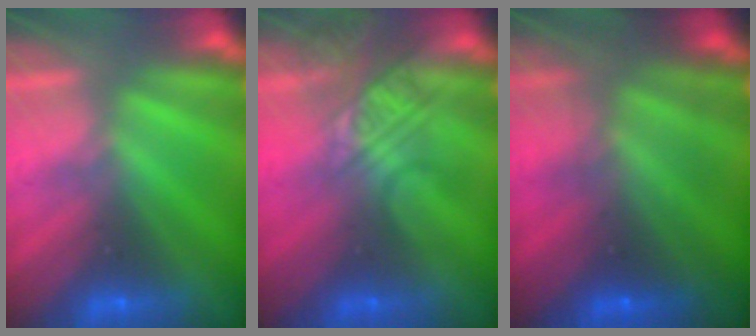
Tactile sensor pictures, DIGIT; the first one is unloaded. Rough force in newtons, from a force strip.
{"total": 2.4}
{"total": 7.7}